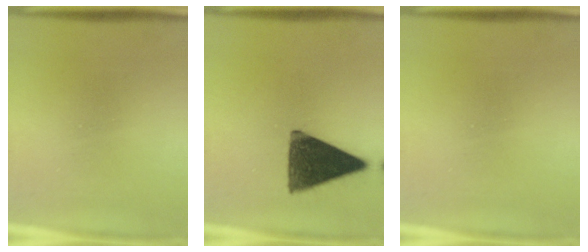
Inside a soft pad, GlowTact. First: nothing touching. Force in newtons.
{"total": 13.7}
{"total": 0.0}